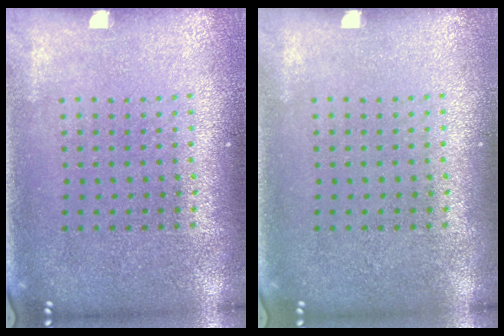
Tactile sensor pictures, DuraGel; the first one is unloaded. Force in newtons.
{"total": 0.0}